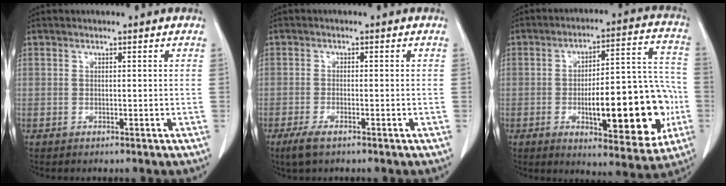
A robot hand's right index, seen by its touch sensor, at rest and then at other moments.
{"total": 3.2, "force": [-2.2, 0.7, 2.3], "torque": [-0.054, -0.006, -0.038]}
{"total": 19.8, "force": [-4.7, 5.8, 18.3], "torque": [-0.229, 0.029, -0.050]}